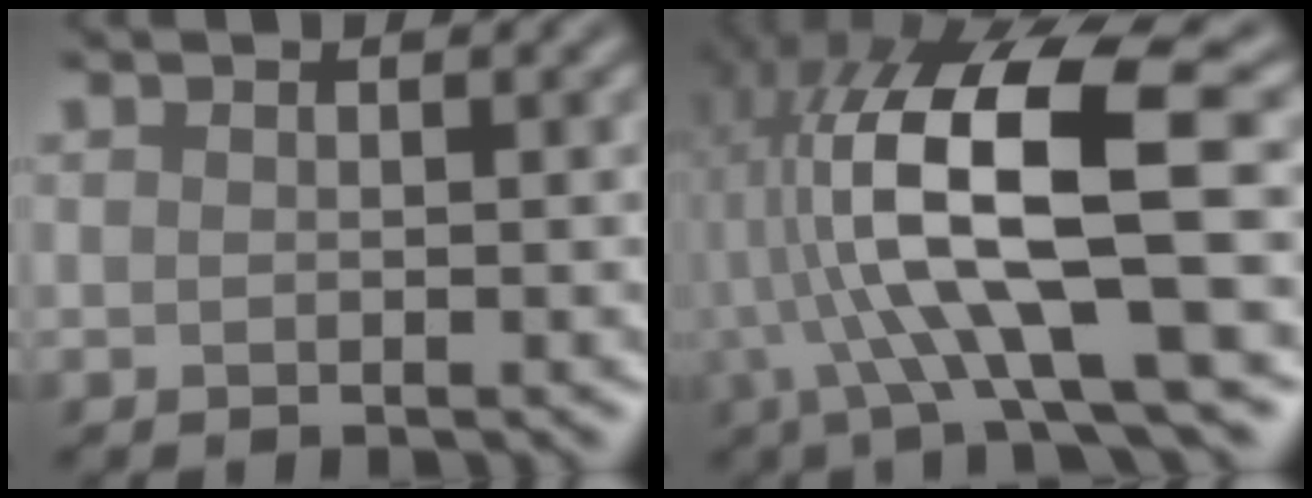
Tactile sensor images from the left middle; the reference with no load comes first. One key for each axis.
{"total": 11.4, "fx": -1.8, "fy": 1.2, "fz": 11.2, "tx": -0.234, "ty": -0.006, "tz": 0.014}